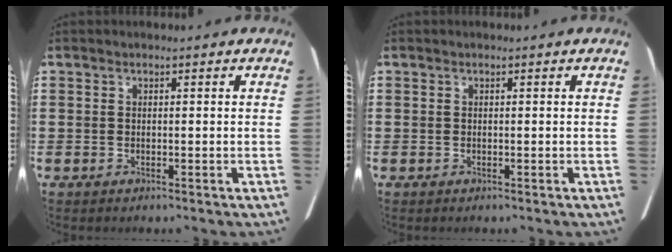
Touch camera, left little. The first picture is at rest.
{"total": 0.0}